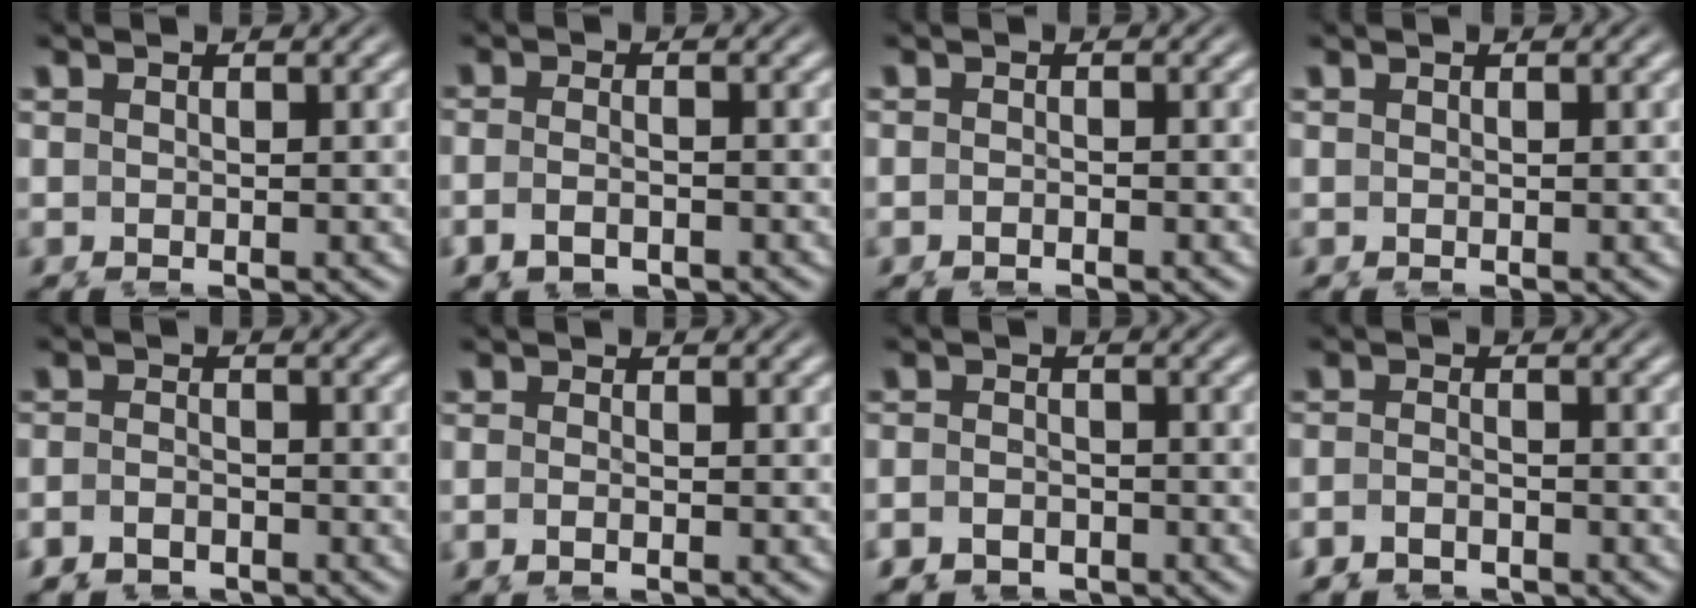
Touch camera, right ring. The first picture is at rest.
{"total": 3.0, "force": [-2.0, 1.6, 1.6], "torque": [-0.043, -0.008, -0.034]}
{"total": 0.9, "force": [-0.8, 0.2, 0.1], "torque": [-0.011, -0.002, -0.019]}
{"total": 0.0}
{"total": 3.9, "force": [-3.0, 2.3, 0.7], "torque": [-0.025, -0.022, -0.051]}
{"total": 1.3, "force": [-0.8, 0.8, 0.7], "torque": [-0.023, -0.002, -0.022]}
{"total": 4.6, "force": [-3.1, 3.3, 0.7], "torque": [-0.028, -0.027, -0.052]}
{"total": 3.4, "force": [-2.9, 1.7, 0.7], "torque": [-0.026, -0.017, -0.050]}